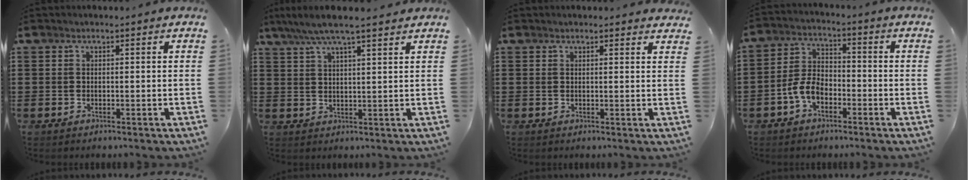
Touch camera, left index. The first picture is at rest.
{"total": 5.7, "force": [4.6, 0.3, 3.4], "torque": [-0.078, -0.011, 0.081]}
{"total": 1.5, "force": [1.4, 0.3, 0.4], "torque": [-0.012, 0.004, 0.028]}
{"total": 5.6, "force": [-2.8, 3.2, 3.7], "torque": [-0.092, 0.005, -0.058]}